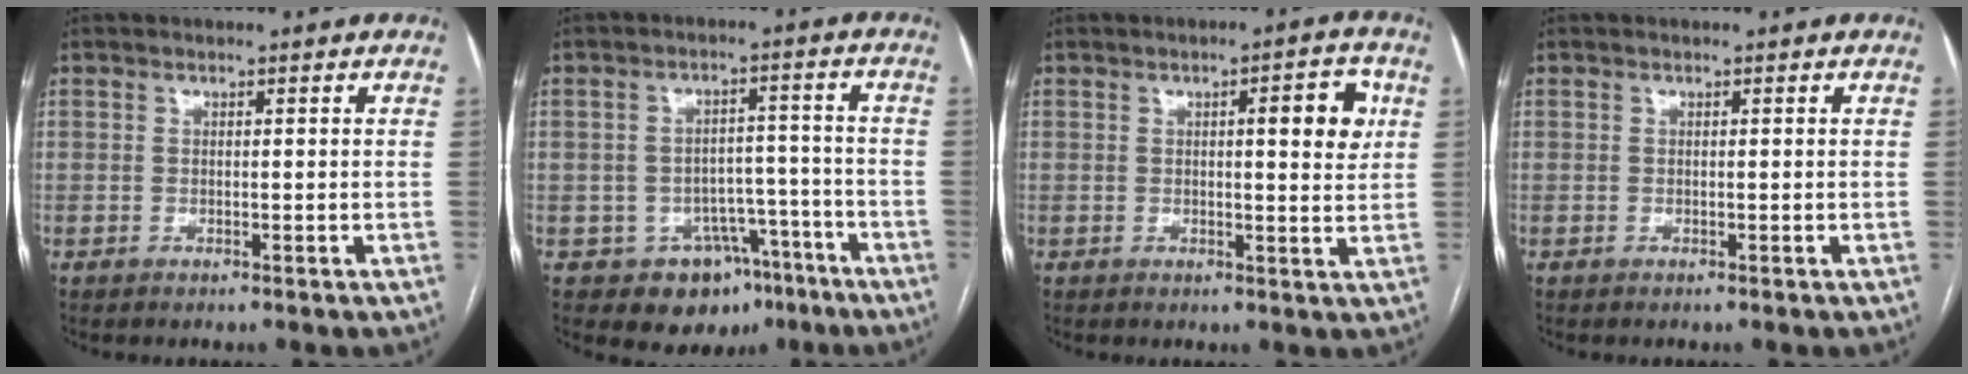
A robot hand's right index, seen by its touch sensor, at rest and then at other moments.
{"total": 8.7, "force": [-5.1, 6.5, 2.8], "torque": [-0.019, 0.032, -0.062]}
{"total": 6.0, "force": [1.7, 1.2, 5.7], "torque": [-0.074, 0.006, 0.018]}
{"total": 0.0}